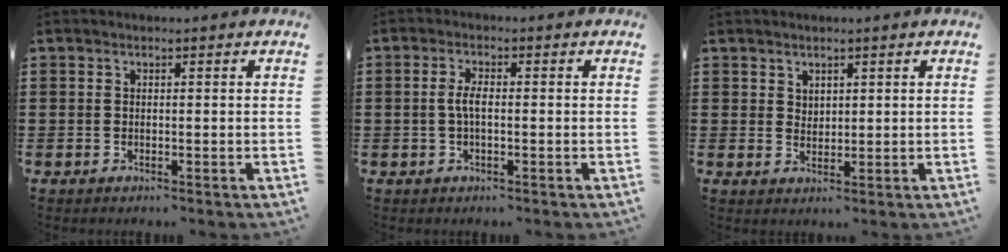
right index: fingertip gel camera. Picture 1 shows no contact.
{"total": 2.7, "force": [-0.4, 0.8, 2.6], "torque": [-0.063, -0.004, -0.013]}
{"total": 1.9, "force": [1.6, 1.0, 0.1], "torque": [-0.004, 0.002, 0.031]}